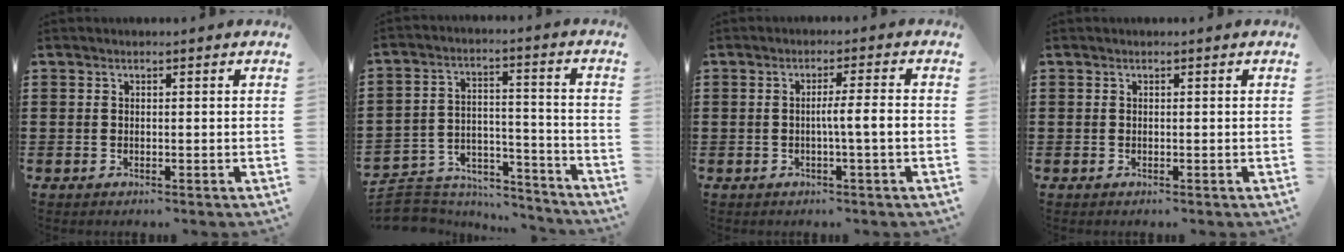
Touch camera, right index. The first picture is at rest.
{"total": 6.1, "force": [-5.7, 2.0, 0.7], "torque": [-0.026, 0.012, -0.116]}
{"total": 3.7, "force": [-0.6, -0.3, 3.6], "torque": [-0.064, -0.004, -0.014]}
{"total": 0.0}